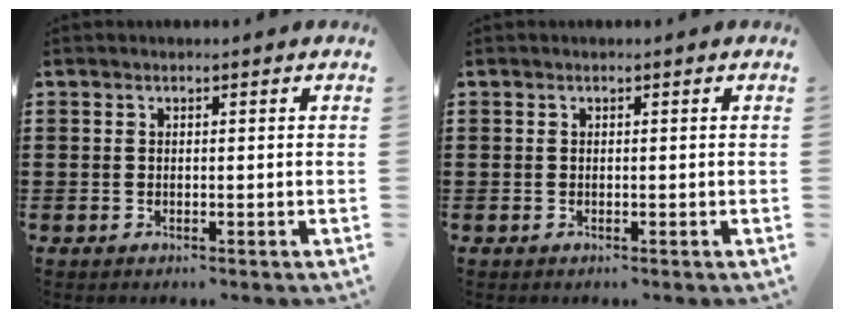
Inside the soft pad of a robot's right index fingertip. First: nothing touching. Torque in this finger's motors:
{"motor_torque": [-0.12, 0.11, 0.00, 0.00]}